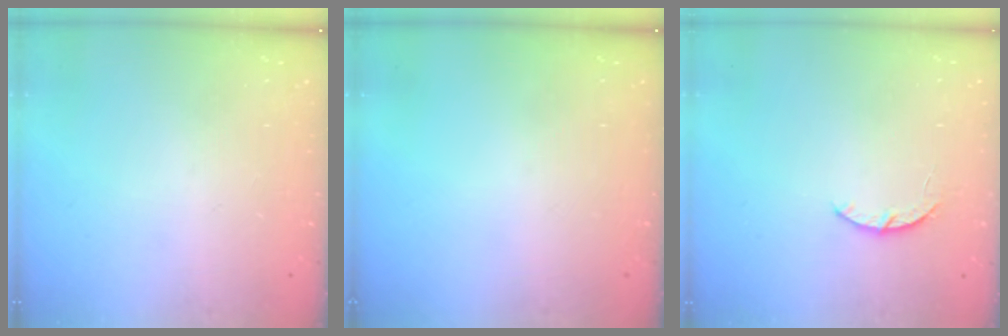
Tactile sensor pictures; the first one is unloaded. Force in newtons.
{"total": 0.0}
{"total": 2.9, "press": 2.8, "slide": 0.5}